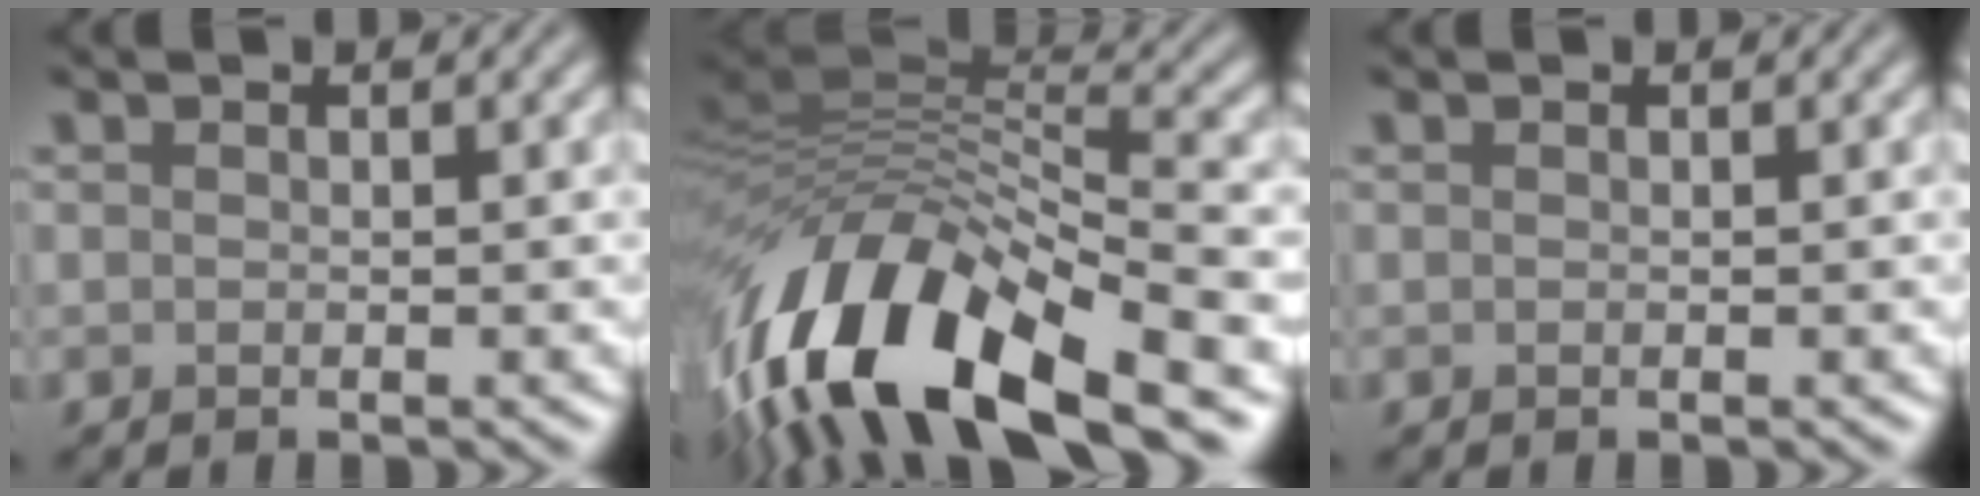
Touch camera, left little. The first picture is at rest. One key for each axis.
{"total": 14.7, "fx": -7.0, "fy": 5.7, "fz": 11.5, "tx": -0.221, "ty": 0.013, "tz": -0.125}
{"total": 0.0}